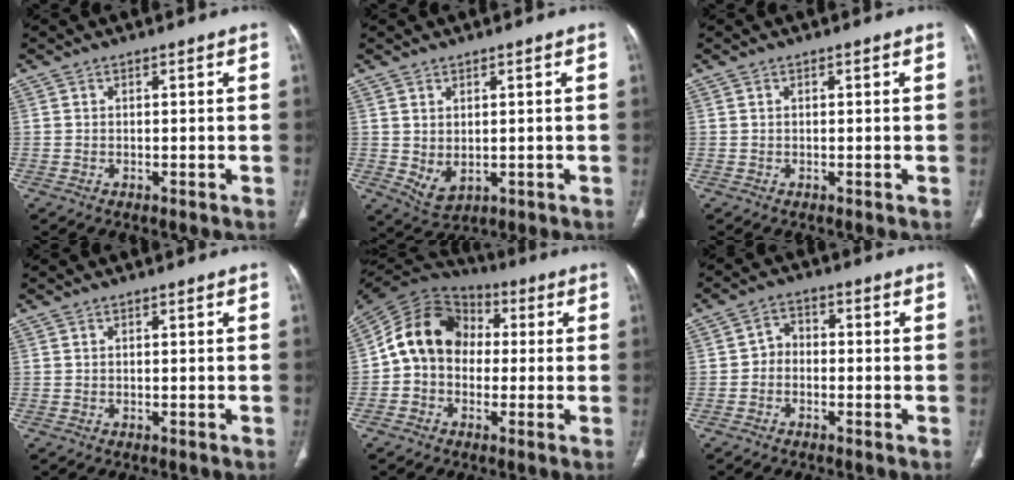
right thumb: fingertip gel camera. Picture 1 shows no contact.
{"total": 4.3, "force": [-0.1, 2.7, 3.3], "torque": [-0.058, -0.007, 0.018]}
{"total": 0.0}
{"total": 0.0}
{"total": 13.5, "force": [0.2, 11.0, 7.9], "torque": [-0.120, 0.039, -0.012]}
{"total": 3.6, "force": [-1.1, 2.9, 1.8], "torque": [-0.014, 0.022, -0.030]}